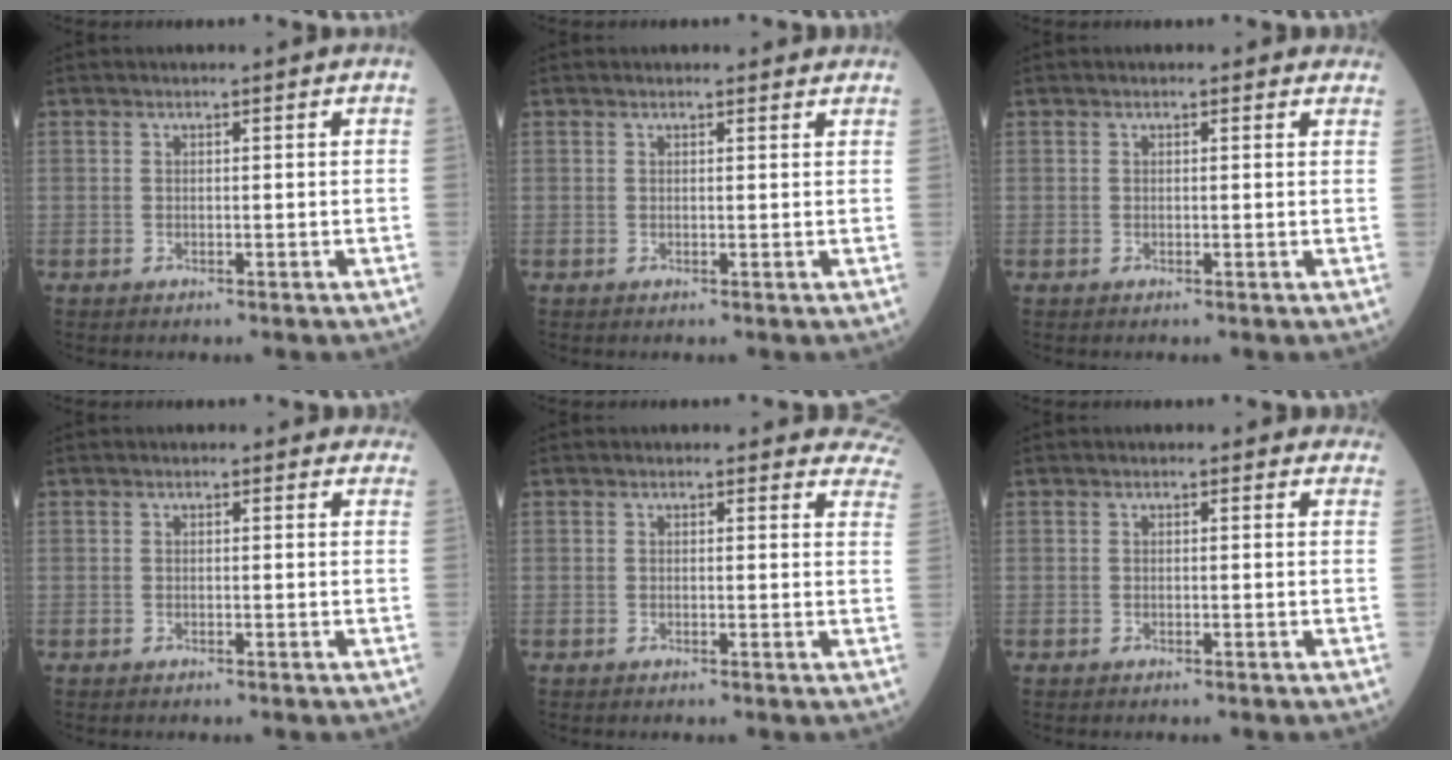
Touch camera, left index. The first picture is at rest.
{"total": 3.3, "force": [3.0, 1.0, 1.0], "torque": [-0.008, 0.014, 0.027]}
{"total": 1.7, "force": [1.3, 0.9, 0.4], "torque": [0.003, 0.001, 0.001]}
{"total": 2.5, "force": [2.1, 1.2, 0.4], "torque": [0.010, -0.001, 0.003]}
{"total": 7.5, "force": [7.0, 2.6, 0.7], "torque": [0.044, -0.021, 0.032]}
{"total": 1.9, "force": [1.6, 1.0, 0.4], "torque": [0.008, -0.002, -0.001]}